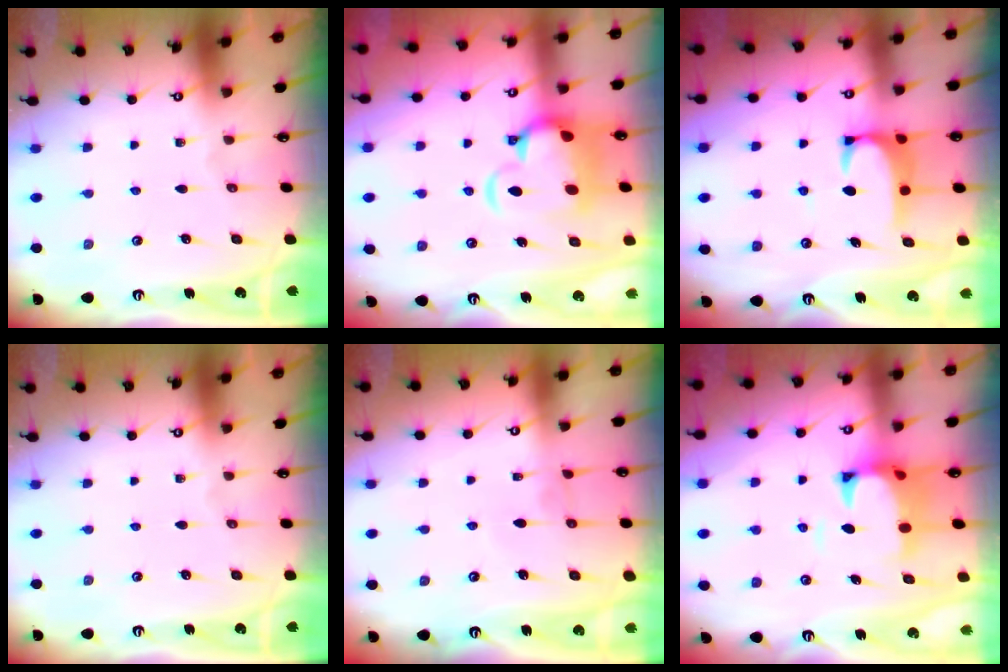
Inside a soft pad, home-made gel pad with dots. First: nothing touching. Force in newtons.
{"total": 6.6, "press": 6.4, "slide": 1.8}
{"total": 3.2, "press": 3.2, "slide": 0.6}
{"total": 0.0}
{"total": 1.1, "press": 1.0, "slide": 0.2}
{"total": 2.8, "press": 2.6, "slide": 1.2}